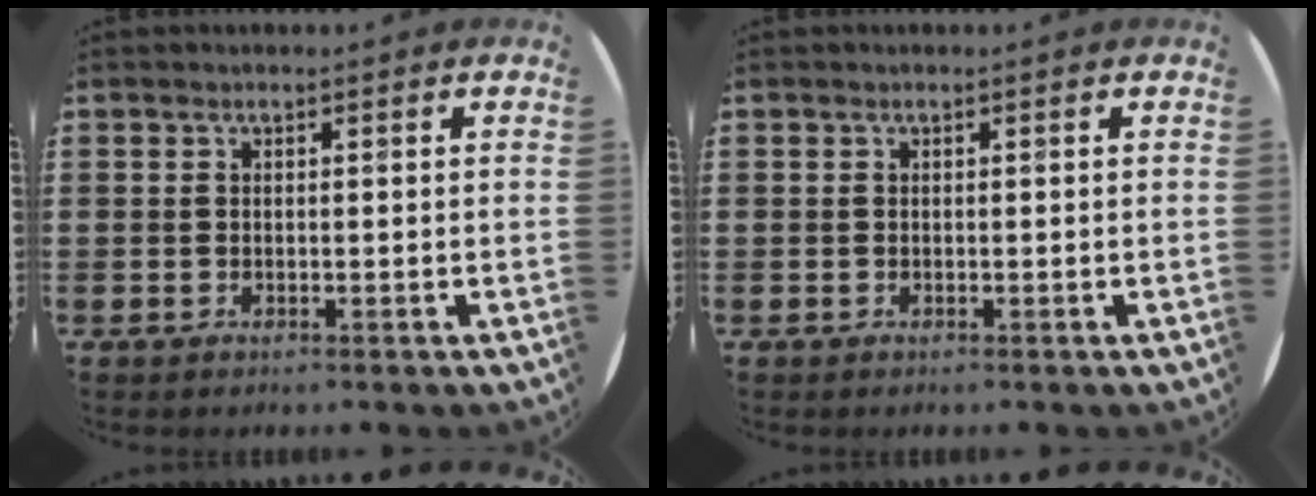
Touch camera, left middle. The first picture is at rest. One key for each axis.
{"total": 0.0}